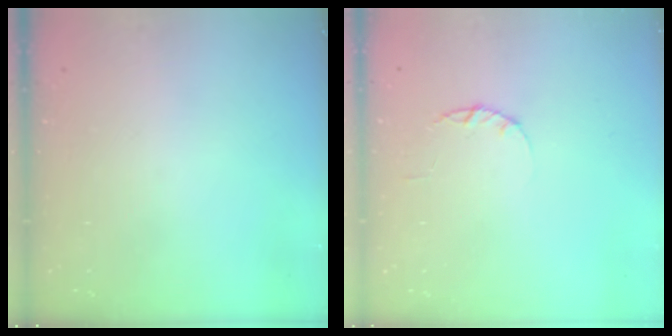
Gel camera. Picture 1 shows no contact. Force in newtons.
{"total": 1.7, "press": 1.7, "slide": 0.3}